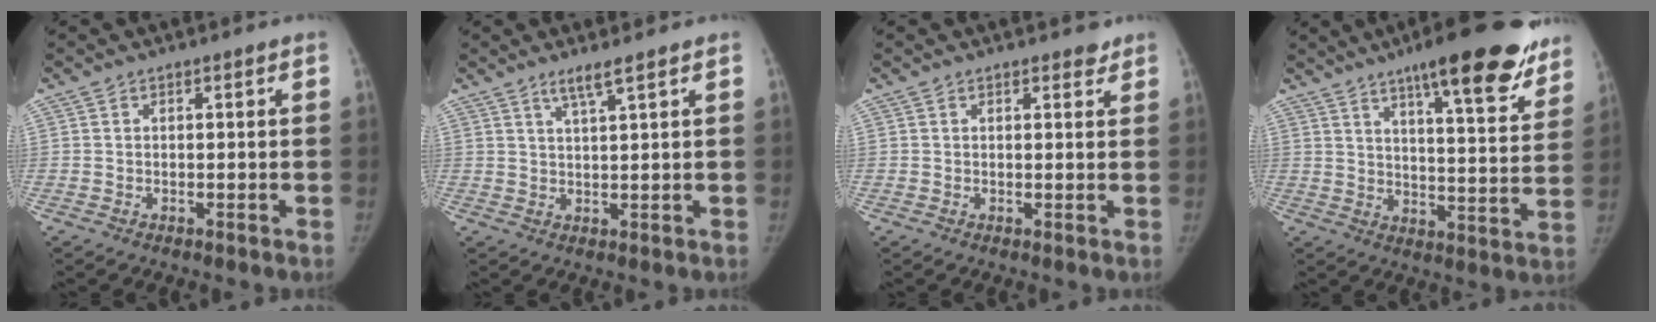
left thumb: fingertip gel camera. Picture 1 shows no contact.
{"total": 3.4, "force": [2.4, -0.2, 2.4], "torque": [-0.052, -0.015, 0.050]}
{"total": 1.7, "force": [1.5, 0.7, 0.6], "torque": [0.001, -0.010, 0.016]}
{"total": 21.2, "force": [14.4, 4.8, 14.8], "torque": [-0.175, -0.057, 0.200]}